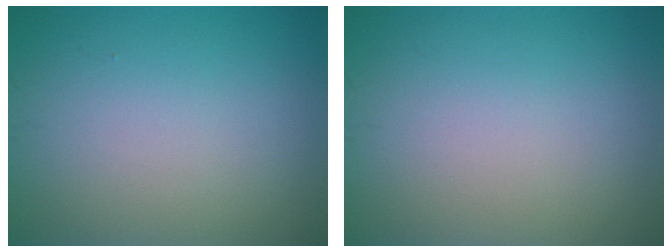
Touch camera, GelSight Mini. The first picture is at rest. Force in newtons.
{"total": 0.0}